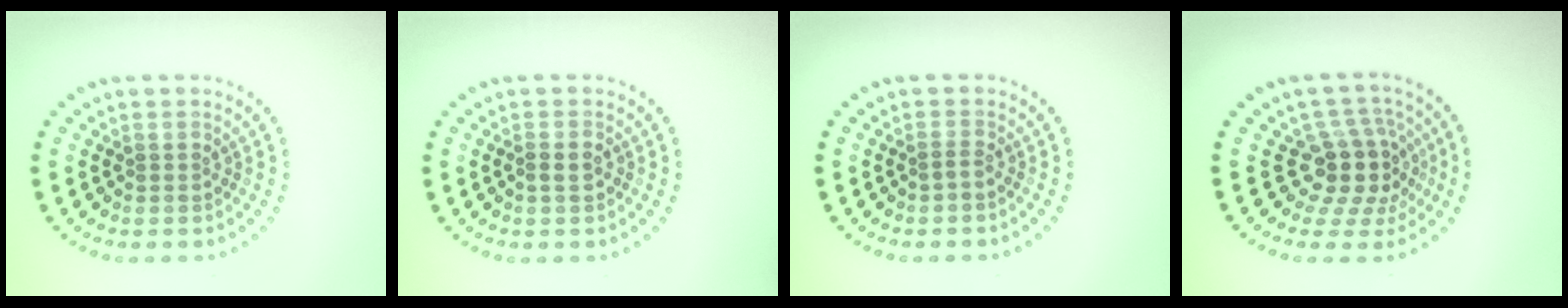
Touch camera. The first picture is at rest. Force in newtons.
{"total": 0.7, "press": 0.6, "slide": 0.3}
{"total": 0.6, "press": 0.3, "slide": 0.5}
{"total": 4.4, "press": 3.4, "slide": 2.9}